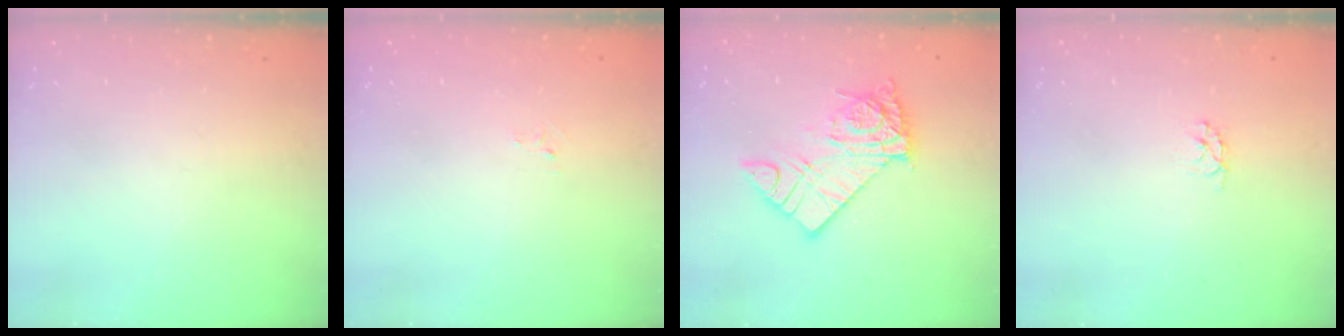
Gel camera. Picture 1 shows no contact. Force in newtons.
{"total": 2.6, "press": 2.6, "slide": 0.4}
{"total": 11.5, "press": 11.4, "slide": 1.0}
{"total": 2.9, "press": 2.9, "slide": 0.3}